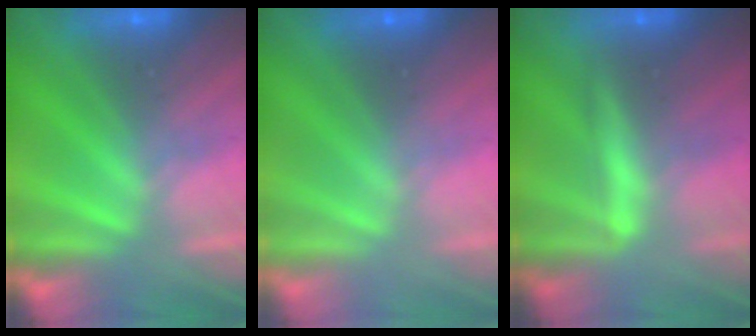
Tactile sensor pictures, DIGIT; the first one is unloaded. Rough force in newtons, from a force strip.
{"total": 2.9}
{"total": 2.1}